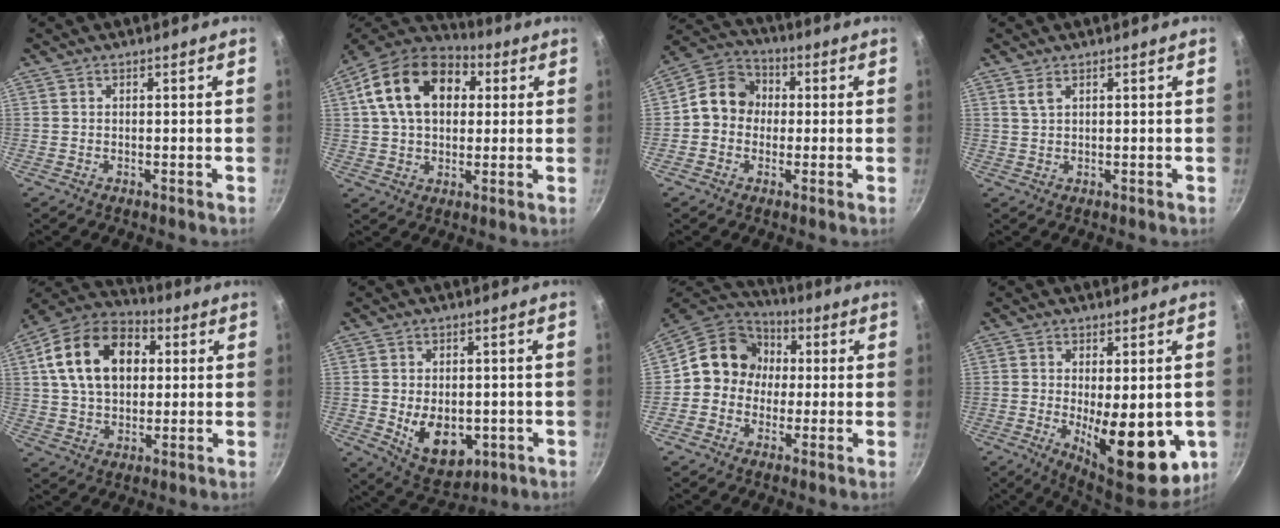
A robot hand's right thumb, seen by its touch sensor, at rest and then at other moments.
{"total": 19.0, "force": [4.9, 13.0, 12.9], "torque": [-0.206, 0.022, 0.069]}
{"total": 9.4, "force": [0.0, 8.2, 4.5], "torque": [-0.040, 0.026, -0.024]}
{"total": 1.8, "force": [1.0, 0.8, 1.3], "torque": [-0.026, -0.005, 0.023]}
{"total": 18.5, "force": [4.3, 12.8, 12.7], "torque": [-0.196, 0.019, 0.060]}
{"total": 10.6, "force": [-1.7, 7.2, 7.6], "torque": [-0.087, -0.011, -0.003]}
{"total": 12.1, "force": [0.6, 10.9, 5.2], "torque": [-0.046, 0.031, -0.011]}
{"total": 16.3, "force": [-3.0, 6.5, 14.6], "torque": [-0.176, -0.017, -0.025]}